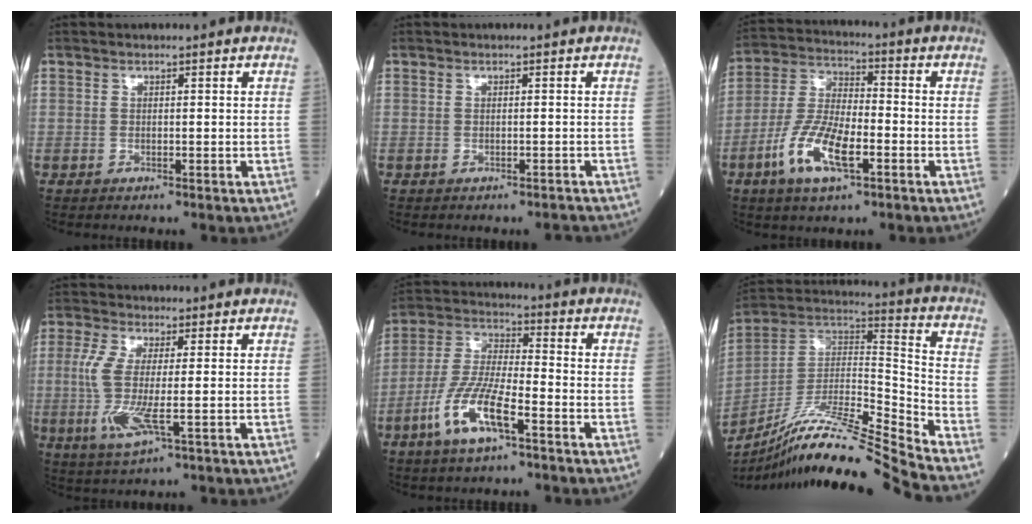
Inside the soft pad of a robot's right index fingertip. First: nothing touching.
{"total": 0.8, "force": [-0.8, 0.1, 0.2], "torque": [-0.001, 0.000, -0.010]}
{"total": 11.1, "force": [-4.6, 3.5, 9.4], "torque": [-0.201, -0.002, -0.088]}
{"total": 7.7, "force": [-1.1, 1.3, 7.5], "torque": [-0.175, -0.015, -0.026]}
{"total": 10.6, "force": [-5.2, 2.1, 9.0], "torque": [-0.190, -0.006, -0.103]}
{"total": 20.3, "force": [-17.6, -1.8, 10.1], "torque": [-0.204, 0.001, -0.316]}